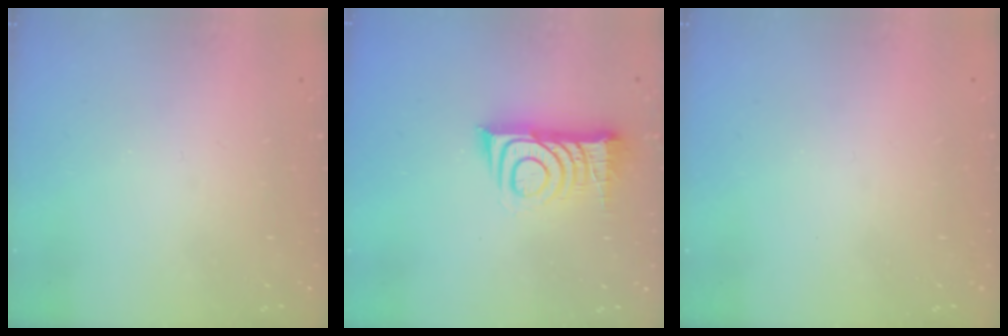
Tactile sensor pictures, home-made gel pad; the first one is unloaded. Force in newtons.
{"total": 11.2, "press": 11.2, "slide": 1.0}
{"total": 0.0}